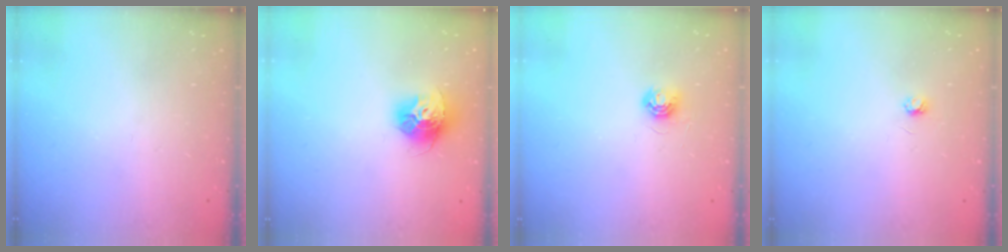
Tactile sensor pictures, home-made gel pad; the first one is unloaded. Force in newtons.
{"total": 12.8, "press": 12.8, "slide": 1.1}
{"total": 5.4, "press": 5.4, "slide": 0.3}
{"total": 2.9, "press": 2.9, "slide": 0.3}